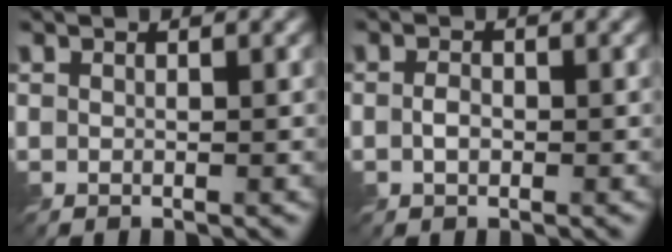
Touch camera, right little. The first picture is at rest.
{"total": 1.4, "force": [-0.5, 0.9, 0.9], "torque": [-0.017, -0.001, -0.014]}